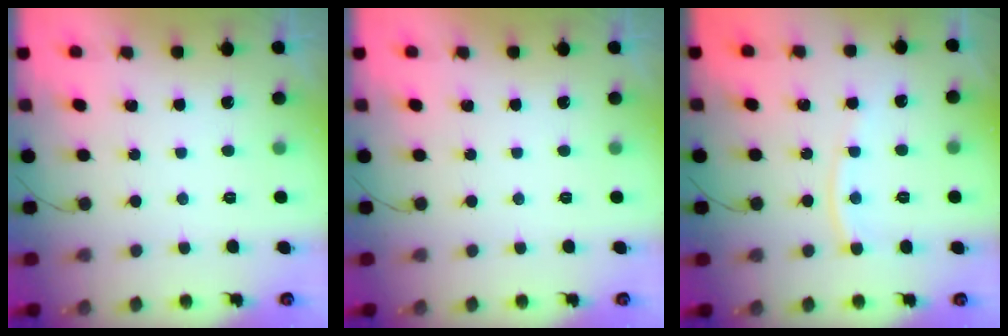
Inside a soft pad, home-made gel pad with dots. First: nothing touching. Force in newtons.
{"total": 0.0}
{"total": 7.3, "press": 7.2, "slide": 0.9}